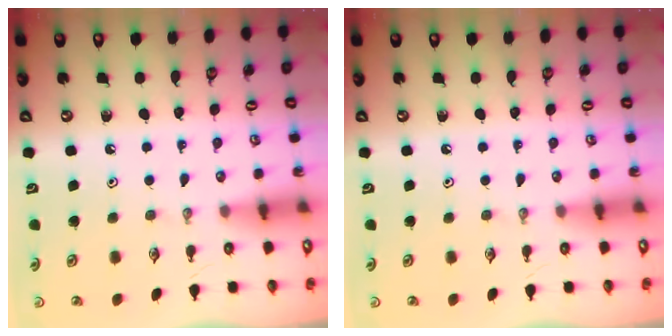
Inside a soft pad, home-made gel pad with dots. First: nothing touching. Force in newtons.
{"total": 0.0}